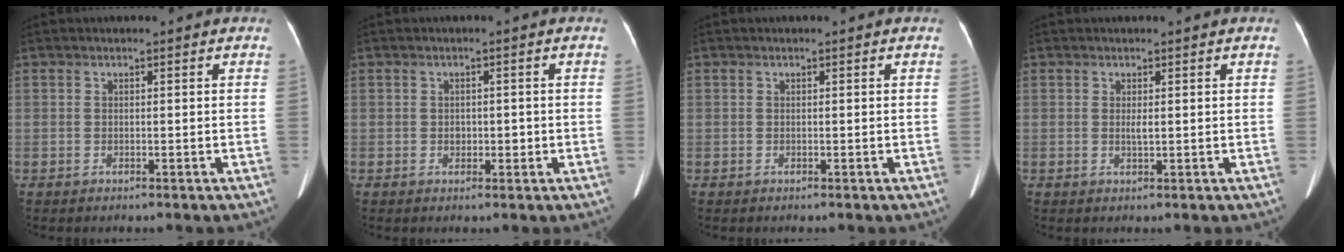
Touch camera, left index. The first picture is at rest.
{"total": 1.7, "force": [-0.3, 1.3, 1.1], "torque": [-0.017, 0.004, 0.000]}
{"total": 0.0}
{"total": 1.0, "force": [0.1, 0.2, 1.0], "torque": [-0.021, -0.003, 0.004]}